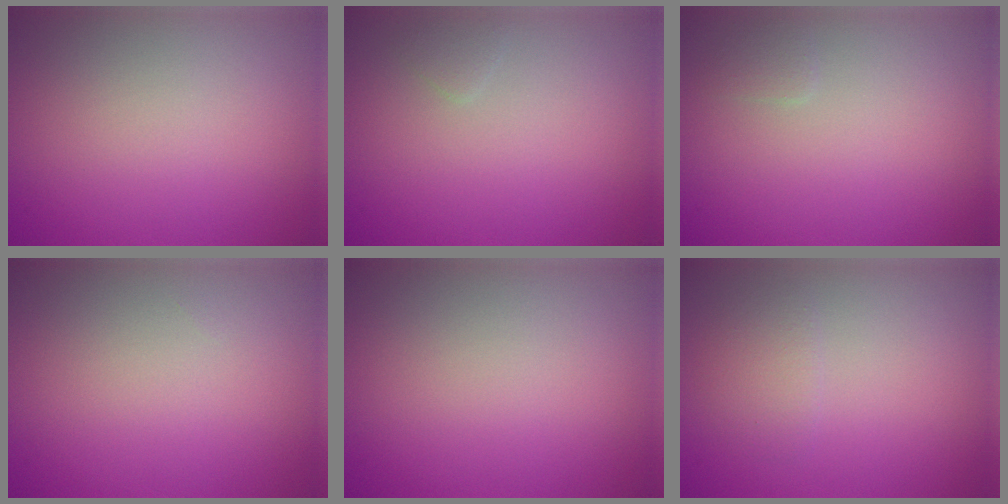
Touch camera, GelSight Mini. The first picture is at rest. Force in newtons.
{"total": 0.6, "press": 0.6, "slide": 0.0}
{"total": 0.7, "press": 0.7, "slide": 0.0}
{"total": 0.0}
{"total": 0.0}
{"total": 1.5, "press": 1.5, "slide": 0.1}